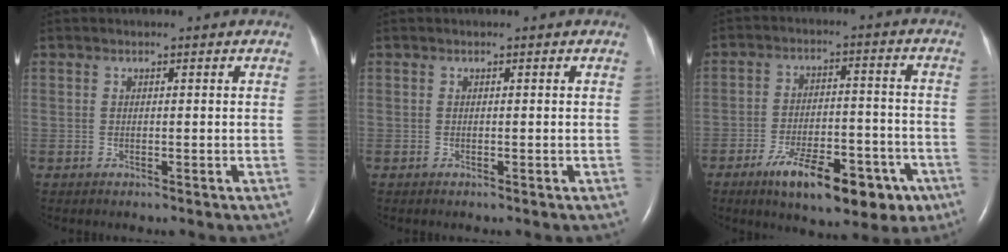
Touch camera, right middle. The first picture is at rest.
{"total": 0.0}
{"total": 14.3, "force": [-8.3, 5.3, 10.3], "torque": [-0.141, 0.009, -0.118]}